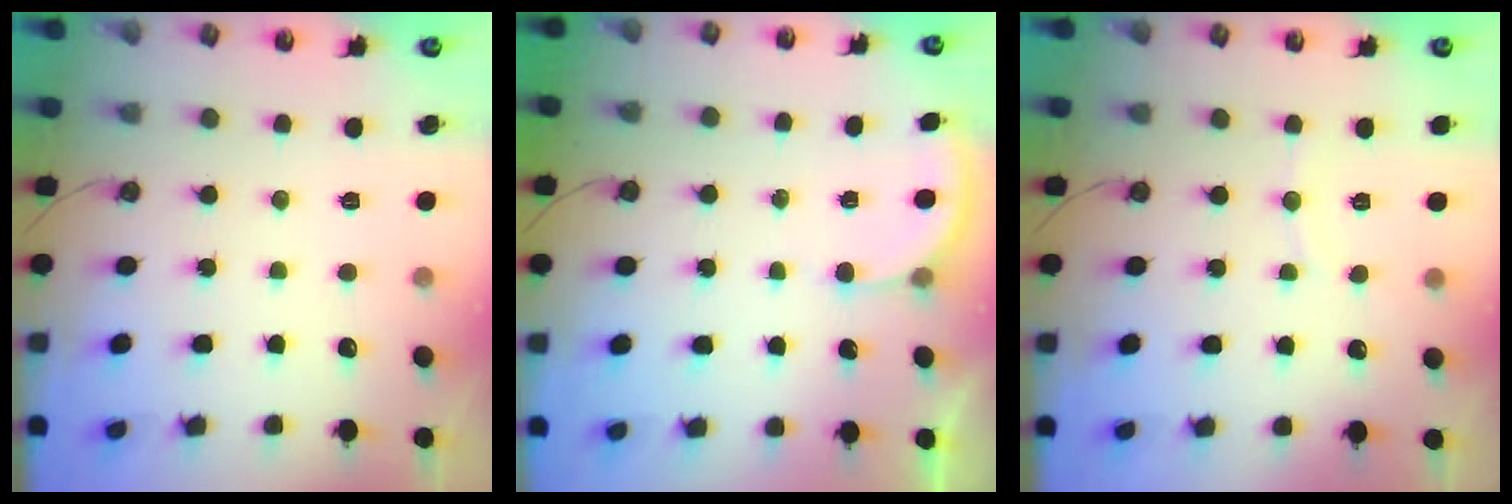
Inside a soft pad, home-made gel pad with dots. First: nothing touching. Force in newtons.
{"total": 3.3, "press": 3.2, "slide": 0.5}
{"total": 4.1, "press": 4.0, "slide": 0.4}